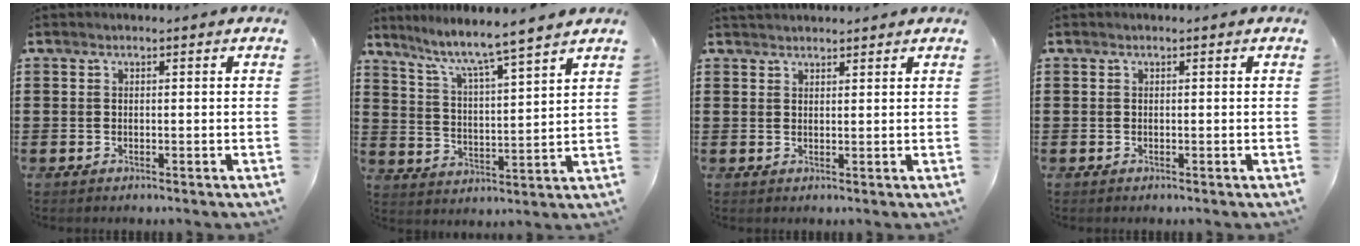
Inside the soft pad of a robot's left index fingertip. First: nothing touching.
{"total": 6.0, "force": [5.3, -0.8, 2.8], "torque": [-0.078, -0.041, 0.082]}
{"total": 1.7, "force": [1.6, 0.2, 0.1], "torque": [-0.006, 0.002, 0.033]}
{"total": 0.0}